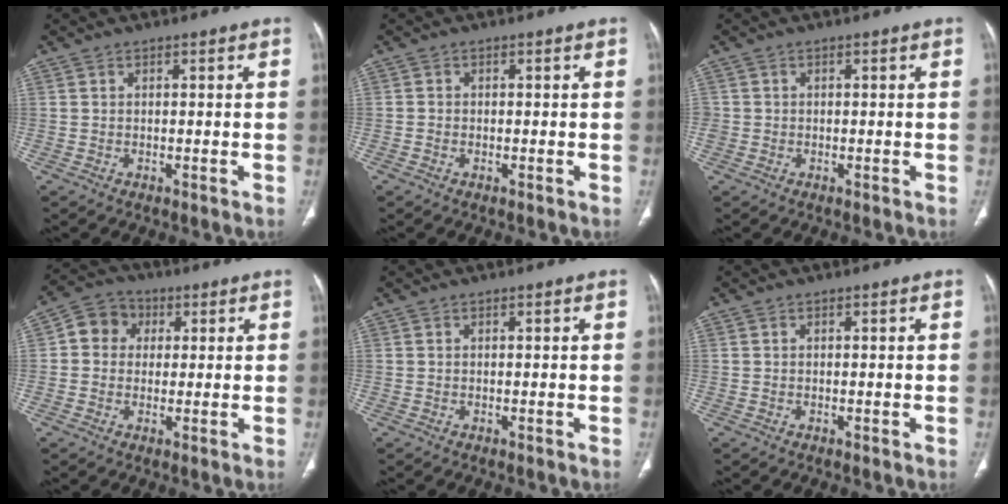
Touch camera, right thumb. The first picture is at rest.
{"total": 0.6, "force": [-0.3, 0.4, 0.2], "torque": [-0.003, 0.001, -0.008]}
{"total": 1.3, "force": [-0.2, 1.2, 0.3], "torque": [-0.002, 0.004, -0.005]}
{"total": 6.8, "force": [1.3, 6.0, 2.8], "torque": [-0.024, 0.012, 0.011]}
{"total": 0.0}
{"total": 0.0}